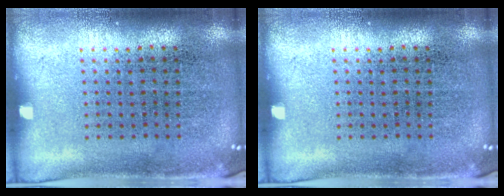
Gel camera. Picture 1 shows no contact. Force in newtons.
{"total": 0.0}